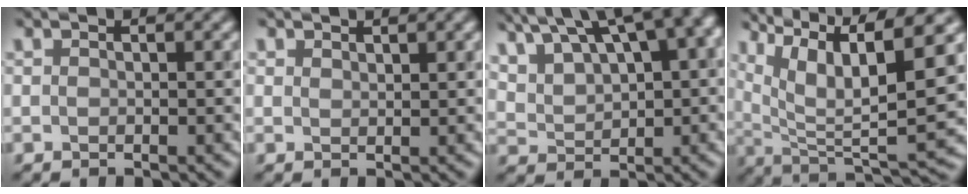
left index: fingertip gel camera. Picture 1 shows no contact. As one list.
[{"total": 1.0, "force": [0.7, -0.7, -0.4], "torque": [0.008, -0.007, 0.023]}, {"total": 15.3, "force": [8.9, 6.9, 10.4], "torque": [-0.207, 0.043, 0.178]}, {"total": 10.3, "force": [4.3, 2.5, 9.0], "torque": [-0.176, -0.005, 0.119]}]